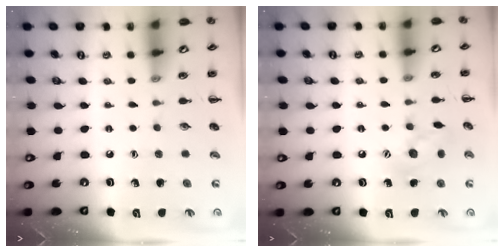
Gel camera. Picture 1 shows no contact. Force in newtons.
{"total": 9.8, "press": 9.7, "slide": 0.6}